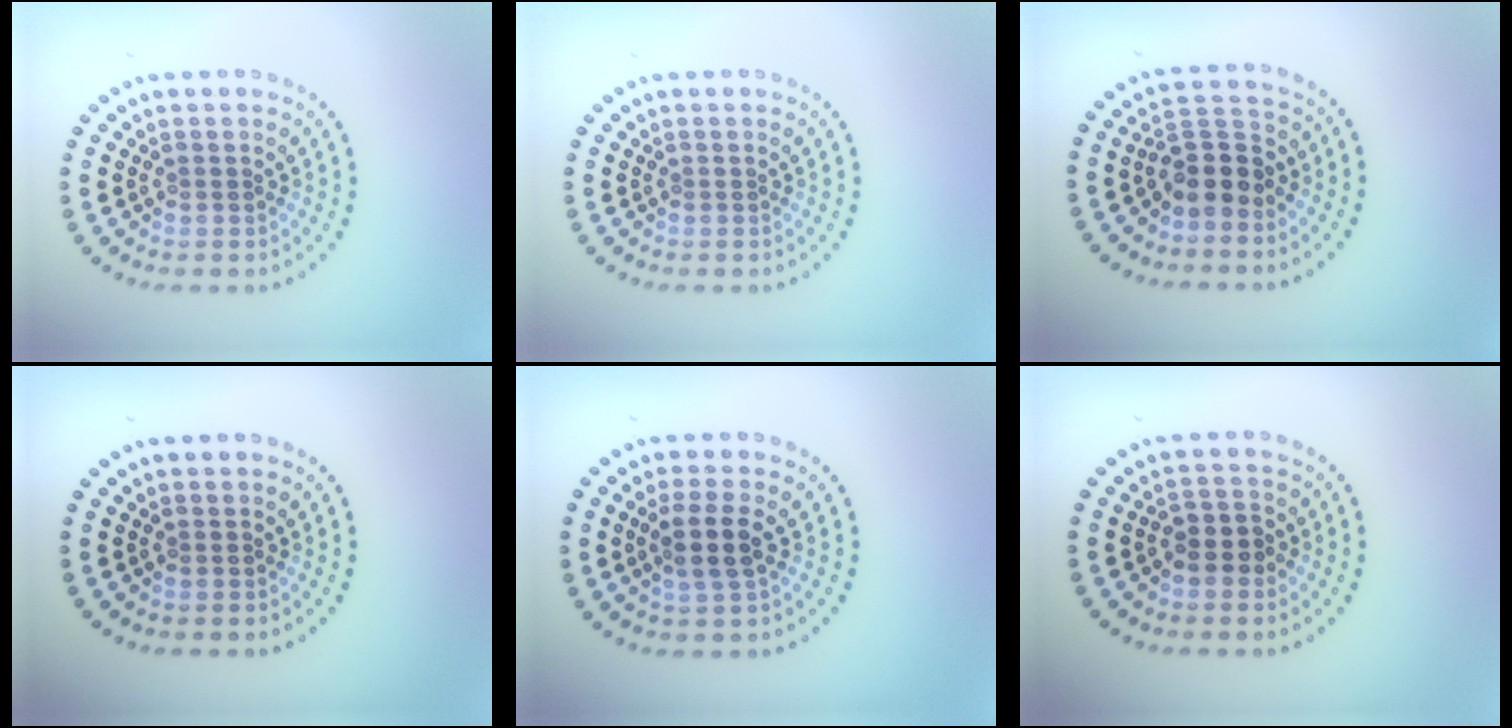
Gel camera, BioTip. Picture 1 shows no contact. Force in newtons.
{"total": 0.0}
{"total": 3.8, "press": 3.2, "slide": 2.0}
{"total": 0.0}
{"total": 2.8, "press": 2.5, "slide": 1.2}
{"total": 2.1, "press": 2.0, "slide": 0.7}